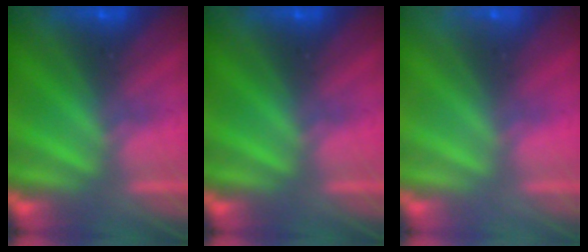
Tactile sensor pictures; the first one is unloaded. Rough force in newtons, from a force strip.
{"total": 0.0}
{"total": 2.3}